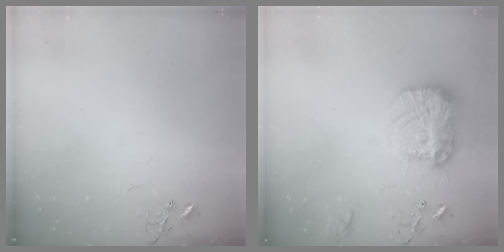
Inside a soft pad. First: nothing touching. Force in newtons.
{"total": 15.4, "press": 15.4, "slide": 1.3}